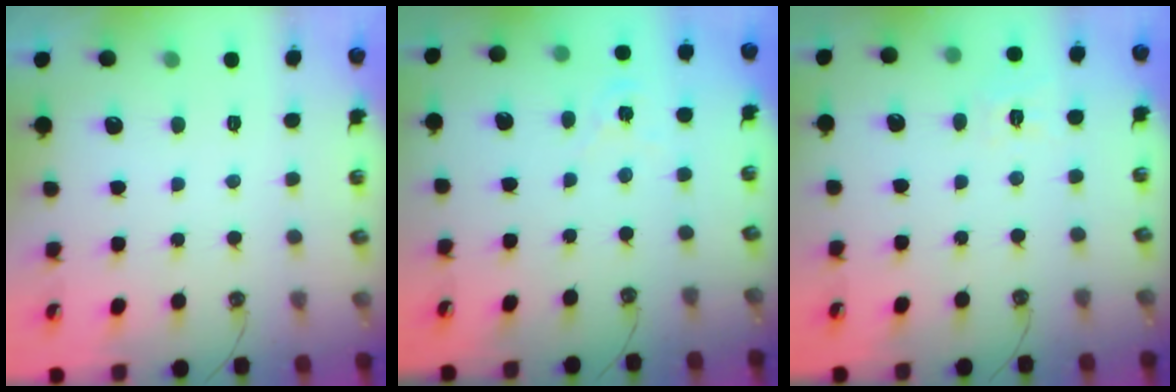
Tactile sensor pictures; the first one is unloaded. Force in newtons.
{"total": 1.8, "press": 1.8, "slide": 0.3}
{"total": 6.2, "press": 6.2, "slide": 0.7}